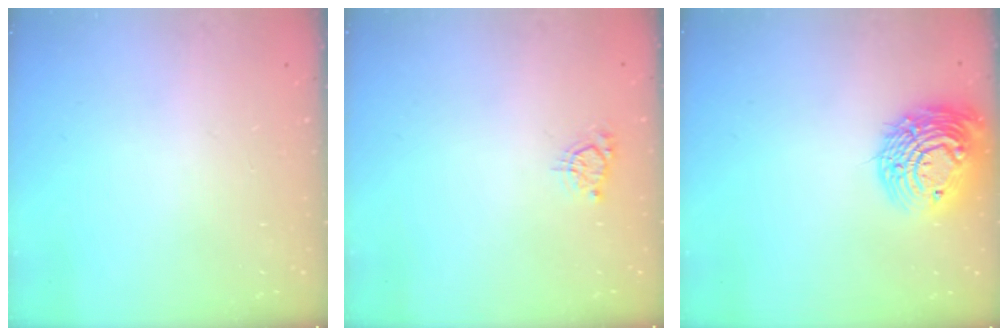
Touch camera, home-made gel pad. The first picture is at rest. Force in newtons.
{"total": 4.5, "press": 4.4, "slide": 0.6}
{"total": 16.1, "press": 16.1, "slide": 1.0}